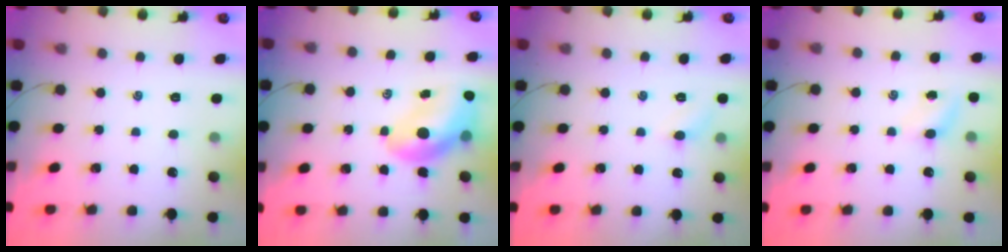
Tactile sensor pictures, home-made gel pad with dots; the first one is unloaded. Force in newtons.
{"total": 12.1, "press": 11.6, "slide": 3.3}
{"total": 4.6, "press": 4.4, "slide": 1.3}
{"total": 3.8, "press": 3.6, "slide": 1.2}